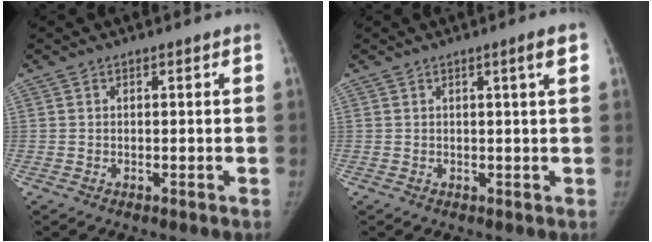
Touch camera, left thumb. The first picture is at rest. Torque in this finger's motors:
{"motor_torque": [-0.08, 0.04, 0.21, 0.08, 0.00]}